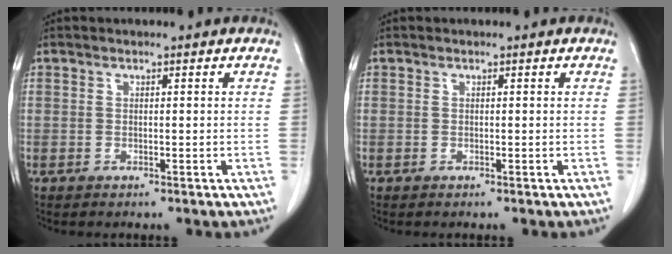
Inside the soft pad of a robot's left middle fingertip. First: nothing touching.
{"total": 0.0}